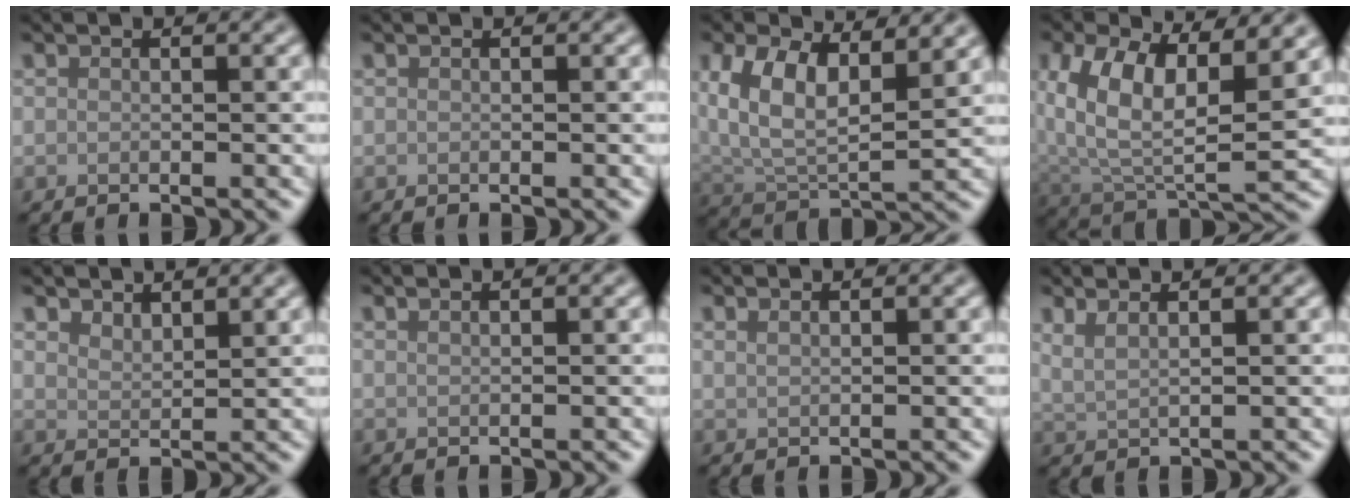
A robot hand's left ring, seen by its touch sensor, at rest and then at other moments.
{"total": 0.0}
{"total": 9.1, "force": [3.8, 4.7, 6.7], "torque": [-0.130, -0.002, 0.061]}
{"total": 11.8, "force": [4.1, 6.1, 9.3], "torque": [-0.182, -0.010, 0.079]}
{"total": 2.6, "force": [2.5, 0.5, 0.8], "torque": [-0.013, 0.000, 0.043]}
{"total": 1.3, "force": [1.0, 0.5, 0.7], "torque": [0.001, -0.001, 0.004]}
{"total": 1.2, "force": [1.0, 0.4, 0.6], "torque": [-0.007, 0.000, 0.011]}
{"total": 3.1, "force": [2.1, 1.1, 2.0], "torque": [-0.023, 0.009, 0.017]}